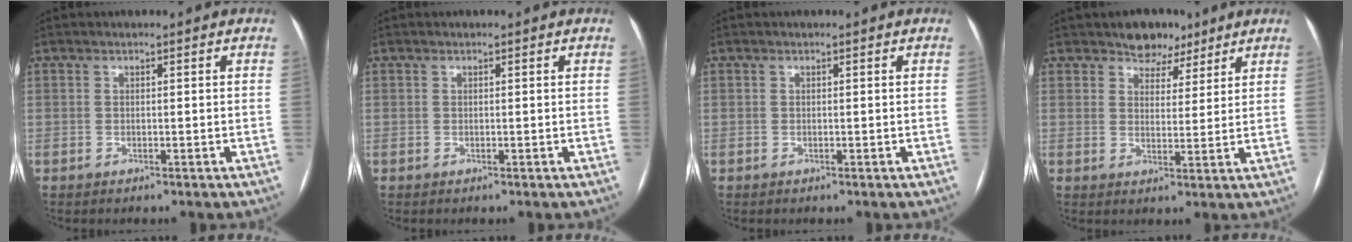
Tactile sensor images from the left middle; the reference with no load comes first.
{"total": 0.0}
{"total": 0.0}
{"total": 5.5, "force": [4.2, 3.3, 1.5], "torque": [-0.013, 0.004, 0.065]}